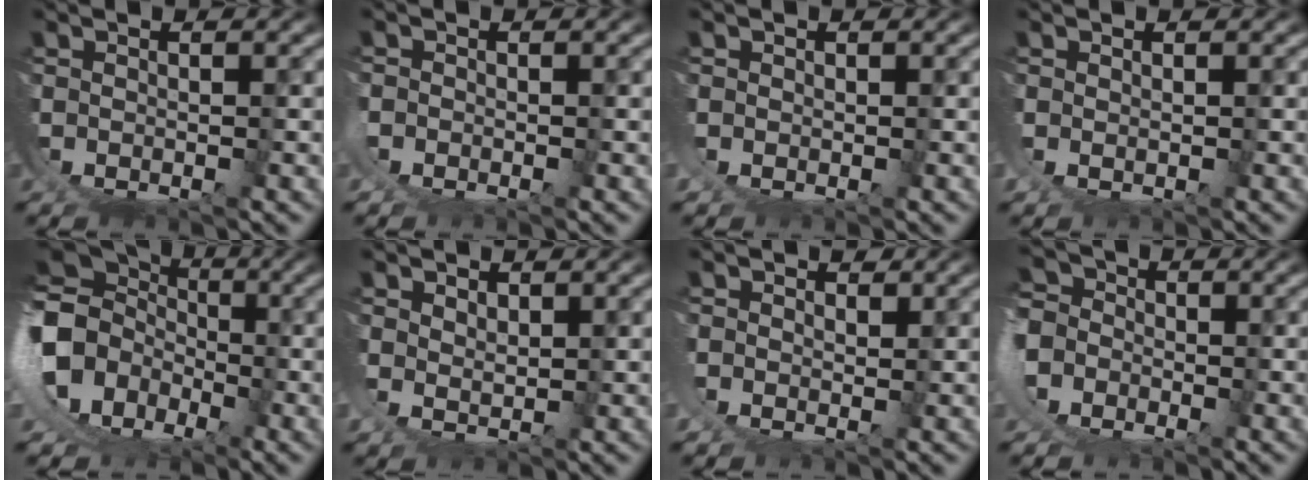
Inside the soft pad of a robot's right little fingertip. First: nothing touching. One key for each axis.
{"total": 0.6, "fx": -0.3, "fy": -0.3, "fz": 0.3, "tx": -0.012, "ty": -0.003, "tz": -0.006}
{"total": 0.7, "fx": 0.4, "fy": 0.5, "fz": 0.3, "tx": -0.012, "ty": -0.005, "tz": 0.010}
{"total": 0.9, "fx": 0.5, "fy": 0.0, "fz": 0.8, "tx": -0.024, "ty": -0.004, "tz": 0.012}
{"total": 9.9, "fx": 0.4, "fy": 8.1, "fz": 5.7, "tx": -0.130, "ty": -0.017, "tz": 0.002}
{"total": 1.8, "fx": 1.6, "fy": 0.0, "fz": 0.9, "tx": -0.019, "ty": -0.010, "tz": 0.039}
{"total": 1.4, "fx": 0.8, "fy": 0.8, "fz": 0.8, "tx": -0.015, "ty": -0.002, "tz": 0.017}
{"total": 5.1, "fx": 0.2, "fy": 4.3, "fz": 2.7, "tx": -0.070, "ty": -0.007, "tz": -0.007}